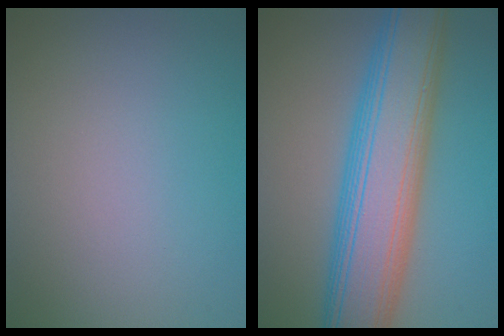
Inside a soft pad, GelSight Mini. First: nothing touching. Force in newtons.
{"total": 10.3, "press": 10.3, "slide": 0.1}